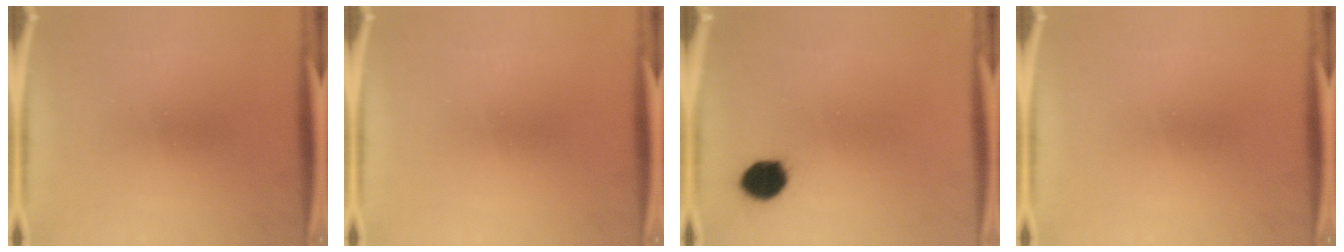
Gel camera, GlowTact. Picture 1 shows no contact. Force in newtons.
{"total": 0.0}
{"total": 6.1}
{"total": 0.0}